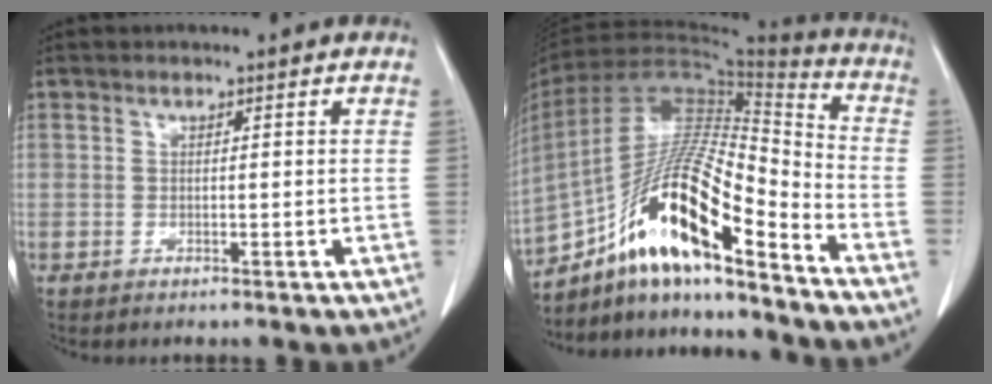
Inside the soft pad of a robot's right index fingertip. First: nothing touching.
{"total": 19.5, "force": [-12.1, 2.9, 15.0], "torque": [-0.294, 0.003, -0.216]}